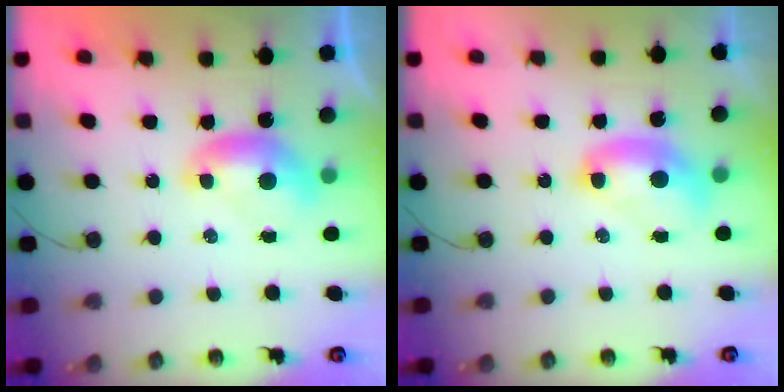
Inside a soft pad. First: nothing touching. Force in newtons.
{"total": 2.5, "press": 2.5, "slide": 0.1}